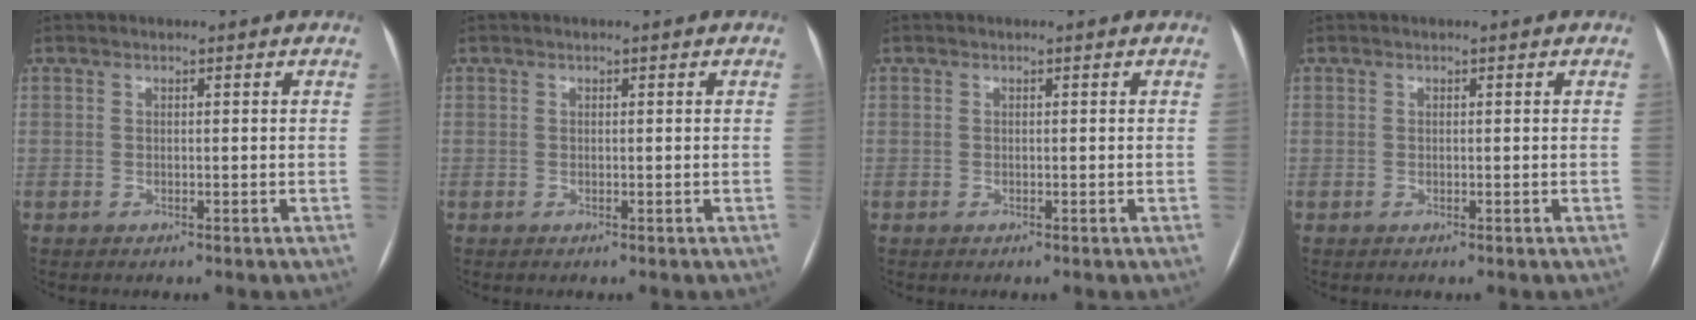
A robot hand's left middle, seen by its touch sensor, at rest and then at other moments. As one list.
[{"total": 0.0}, {"total": 0.0}, {"total": 0.0}]